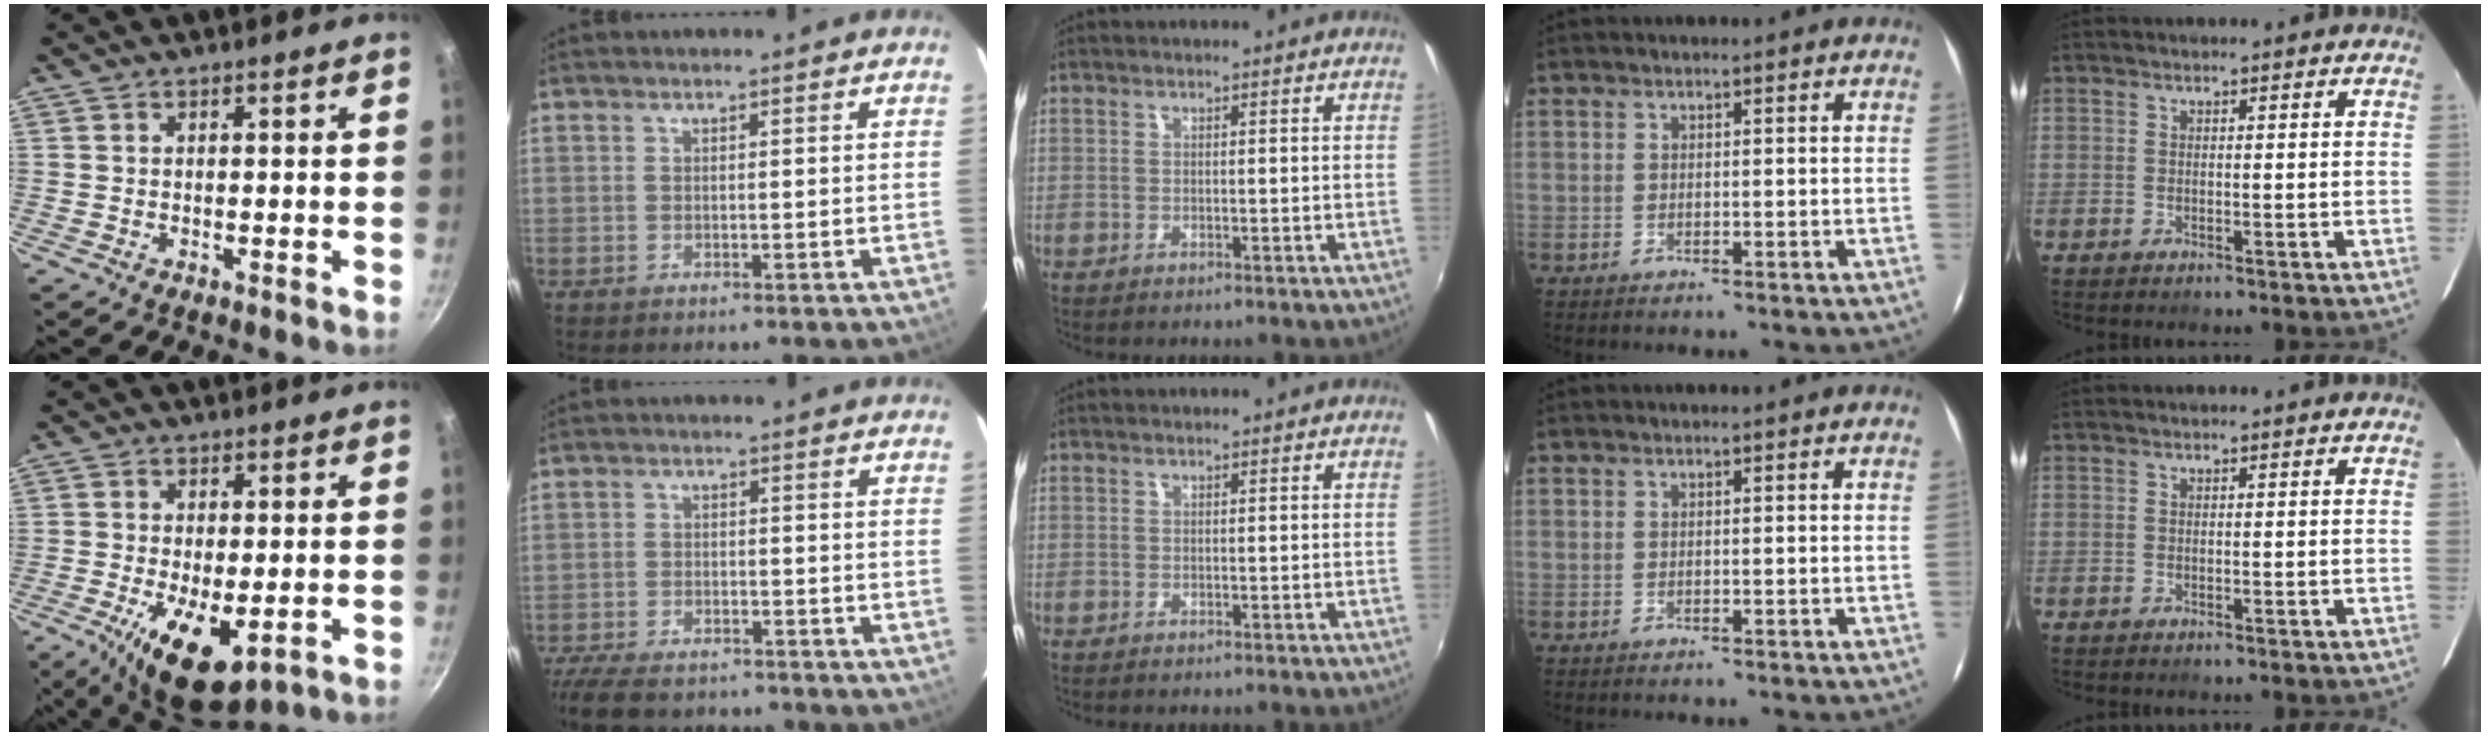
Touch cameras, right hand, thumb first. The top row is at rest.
{"thumb": {"total": 11.8, "force": [-3.8, 5.2, 9.8], "torque": [-0.161, -0.005, -0.052]}, "index": {"total": 12.2, "force": [-10.7, 4.2, 4.2], "torque": [-0.115, -0.021, -0.171]}}